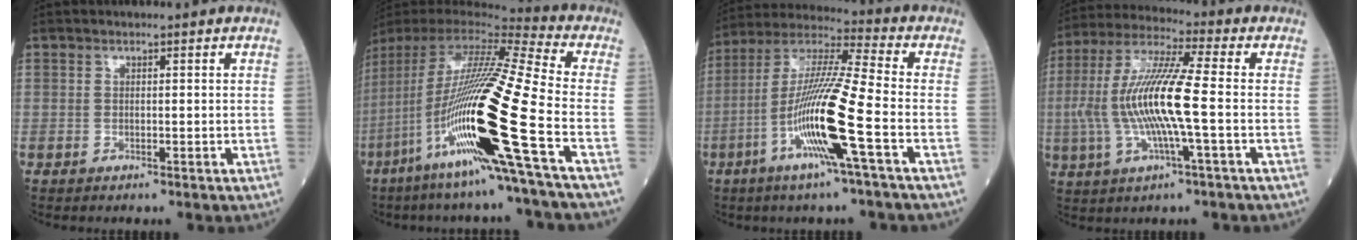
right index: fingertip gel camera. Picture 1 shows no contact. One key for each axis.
{"total": 28.4, "fx": -9.3, "fy": 0.5, "fz": 26.8, "tx": -0.524, "ty": -0.056, "tz": -0.185}
{"total": 16.7, "fx": -5.6, "fy": 0.0, "fz": 15.8, "tx": -0.326, "ty": -0.013, "tz": -0.114}
{"total": 15.0, "fx": -1.8, "fy": 1.6, "fz": 14.8, "tx": -0.318, "ty": 0.003, "tz": -0.037}